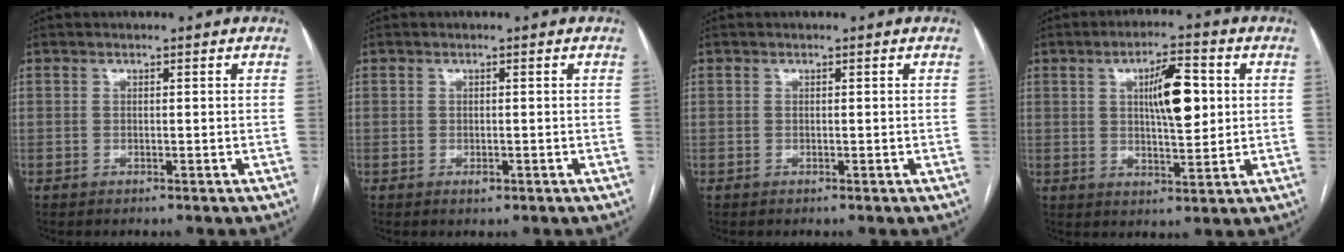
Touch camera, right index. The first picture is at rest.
{"total": 0.9, "force": [-0.5, 0.5, 0.6], "torque": [-0.009, 0.000, -0.003]}
{"total": 0.0}
{"total": 8.6, "force": [1.8, 2.2, 8.1], "torque": [-0.135, 0.009, 0.031]}